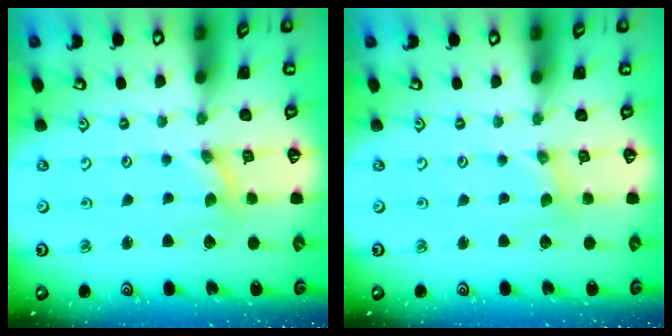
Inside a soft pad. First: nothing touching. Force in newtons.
{"total": 0.8, "press": 0.8, "slide": 0.2}